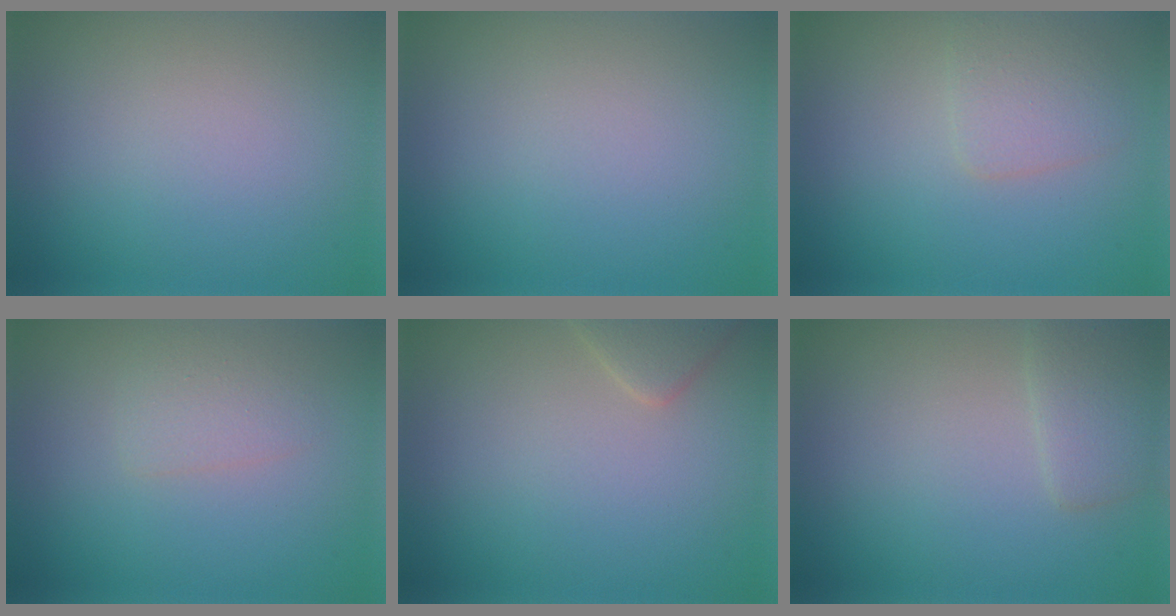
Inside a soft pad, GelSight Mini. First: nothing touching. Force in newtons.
{"total": 0.0}
{"total": 2.1, "press": 2.1, "slide": 0.1}
{"total": 1.6, "press": 1.6, "slide": 0.0}
{"total": 1.8, "press": 1.8, "slide": 0.2}
{"total": 2.1, "press": 2.1, "slide": 0.1}